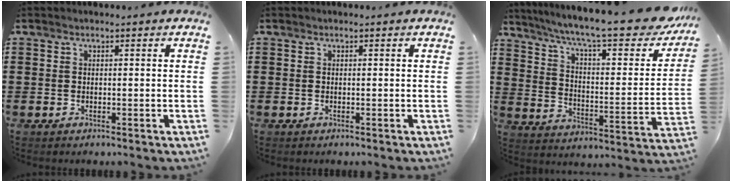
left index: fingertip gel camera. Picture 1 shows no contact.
{"total": 0.0}
{"total": 10.7, "force": [8.6, 0.8, 6.2], "torque": [-0.134, -0.060, 0.140]}